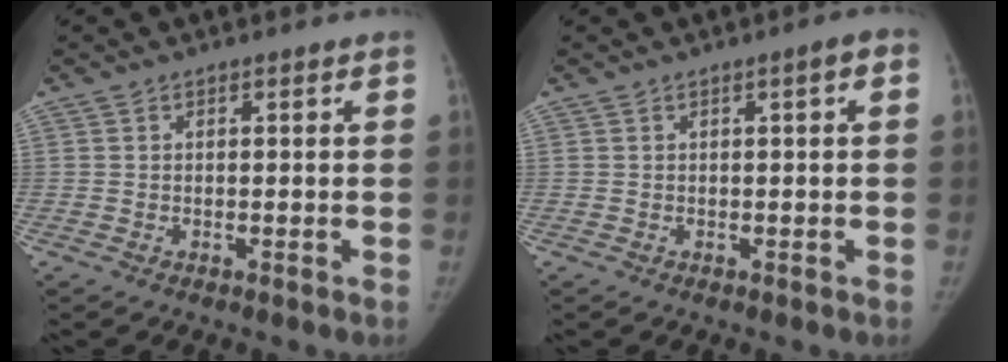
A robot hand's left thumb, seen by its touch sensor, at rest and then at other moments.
{"total": 2.0, "force": [0.4, 0.3, 2.0], "torque": [-0.029, 0.004, 0.004]}